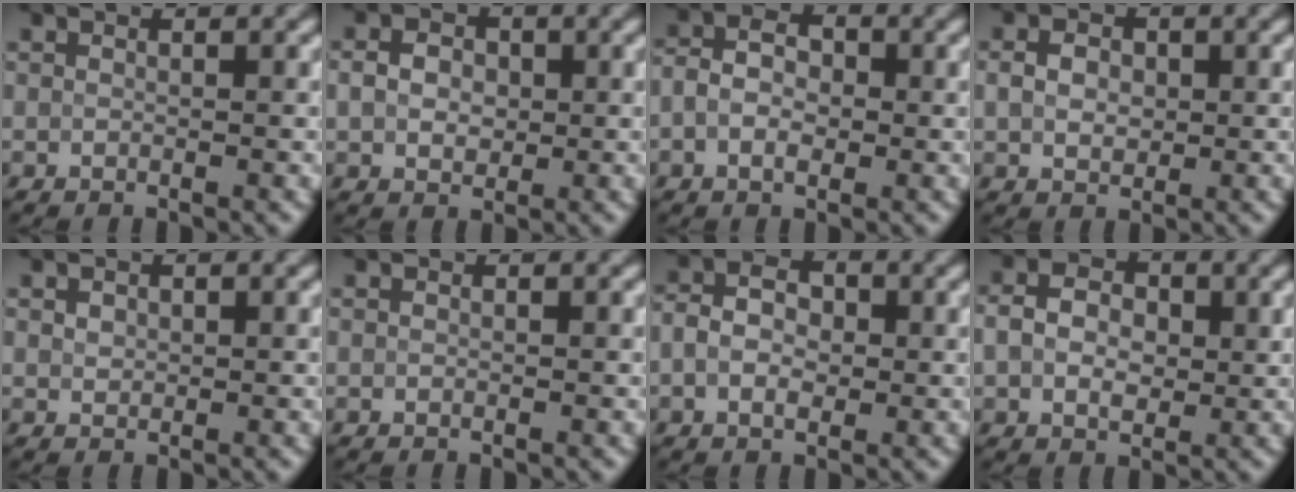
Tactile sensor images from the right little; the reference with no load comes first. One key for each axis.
{"total": 2.9, "fx": 0.4, "fy": 2.3, "fz": 1.7, "tx": -0.031, "ty": -0.001, "tz": 0.001}
{"total": 2.8, "fx": -0.5, "fy": 2.0, "fz": 1.9, "tx": -0.033, "ty": 0.005, "tz": -0.016}
{"total": 2.6, "fx": 0.5, "fy": 2.0, "fz": 1.6, "tx": -0.031, "ty": 0.000, "tz": 0.005}
{"total": 0.9, "fx": 0.5, "fy": 0.7, "fz": 0.4, "tx": -0.003, "ty": -0.002, "tz": 0.008}
{"total": 0.0}
{"total": 2.9, "fx": -0.3, "fy": 2.2, "fz": 1.9, "tx": -0.031, "ty": 0.004, "tz": -0.011}
{"total": 3.9, "fx": 0.5, "fy": 2.9, "fz": 2.5, "tx": -0.045, "ty": 0.001, "tz": 0.002}